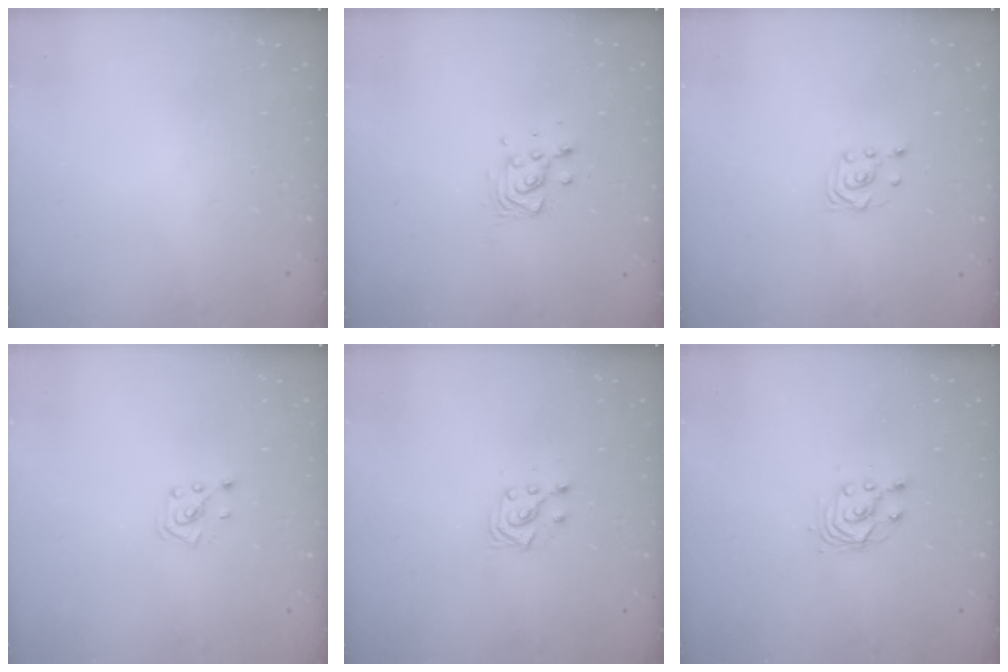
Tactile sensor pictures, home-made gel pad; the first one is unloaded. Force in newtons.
{"total": 9.3, "press": 9.0, "slide": 2.3}
{"total": 2.9, "press": 2.6, "slide": 1.4}
{"total": 2.6, "press": 2.6, "slide": 0.5}
{"total": 3.7, "press": 3.6, "slide": 0.9}
{"total": 3.1, "press": 3.0, "slide": 0.3}